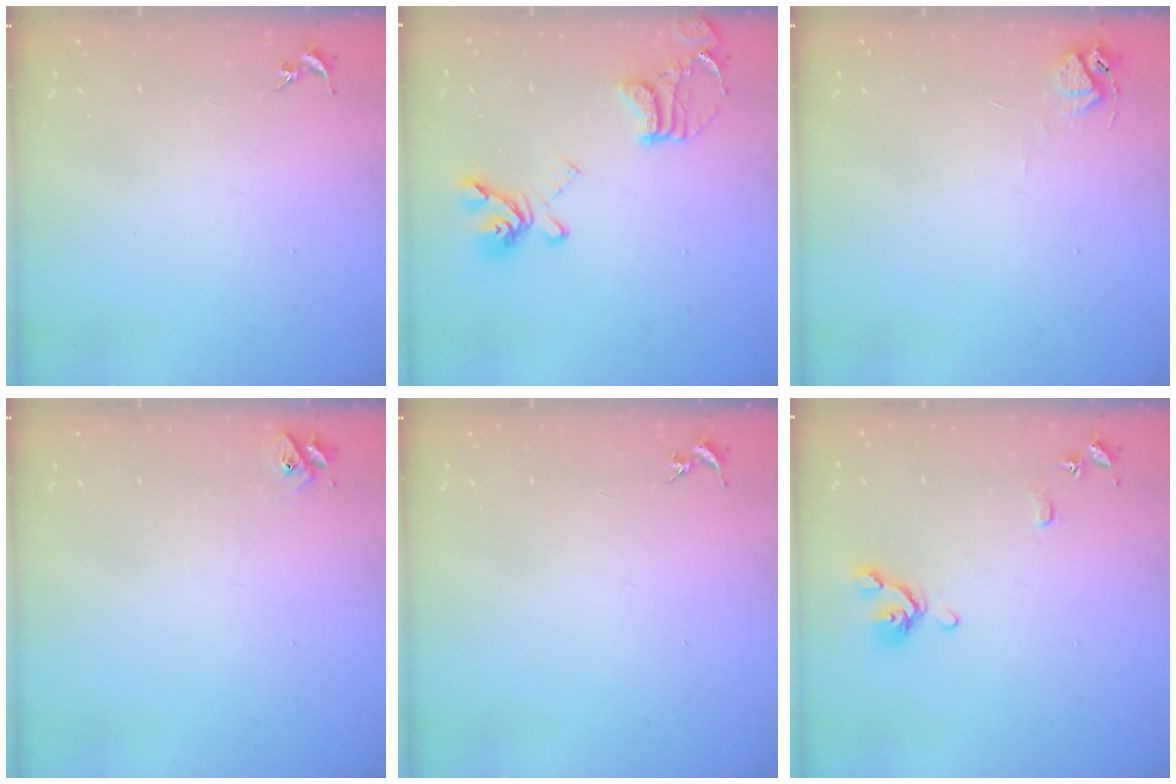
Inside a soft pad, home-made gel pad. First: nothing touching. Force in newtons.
{"total": 17.6, "press": 17.5, "slide": 1.6}
{"total": 6.6, "press": 6.6, "slide": 0.7}
{"total": 2.8, "press": 2.8, "slide": 0.3}
{"total": 0.0}
{"total": 9.9, "press": 9.8, "slide": 1.3}